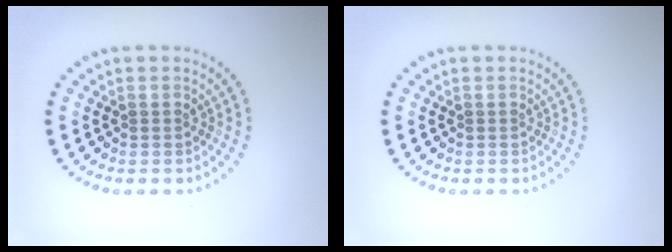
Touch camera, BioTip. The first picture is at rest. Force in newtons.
{"total": 0.0}